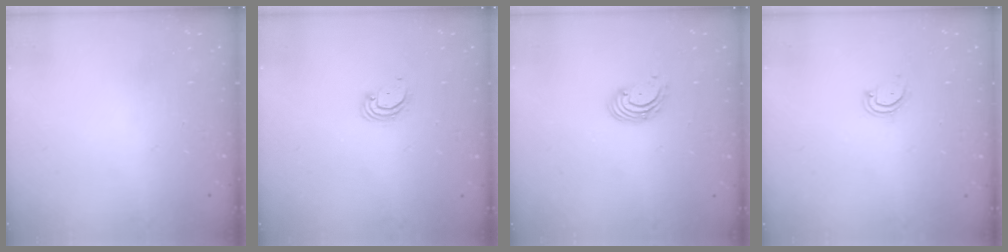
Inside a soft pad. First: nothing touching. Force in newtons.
{"total": 3.4, "press": 3.4, "slide": 0.1}
{"total": 2.7, "press": 2.7, "slide": 0.1}
{"total": 3.6, "press": 3.6, "slide": 0.3}